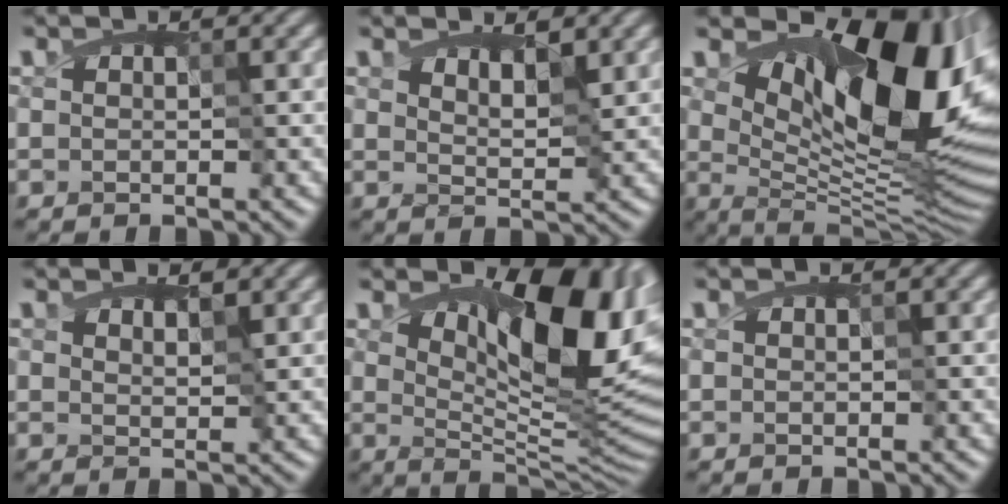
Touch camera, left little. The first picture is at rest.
{"total": 2.0, "force": [1.1, 0.9, 1.5], "torque": [-0.031, -0.001, 0.012]}
{"total": 14.6, "force": [3.4, 7.2, 12.3], "torque": [-0.162, -0.011, 0.061]}
{"total": 1.3, "force": [0.8, 0.6, 0.9], "torque": [-0.016, 0.001, 0.008]}
{"total": 12.1, "force": [3.6, 5.3, 10.3], "torque": [-0.146, -0.012, 0.071]}
{"total": 0.0}